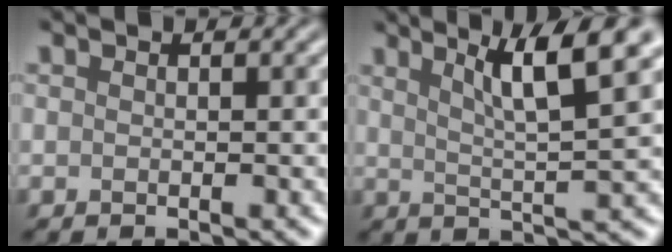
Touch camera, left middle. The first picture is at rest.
{"total": 7.1, "force": [3.4, 1.1, 6.2], "torque": [-0.087, 0.009, 0.056]}